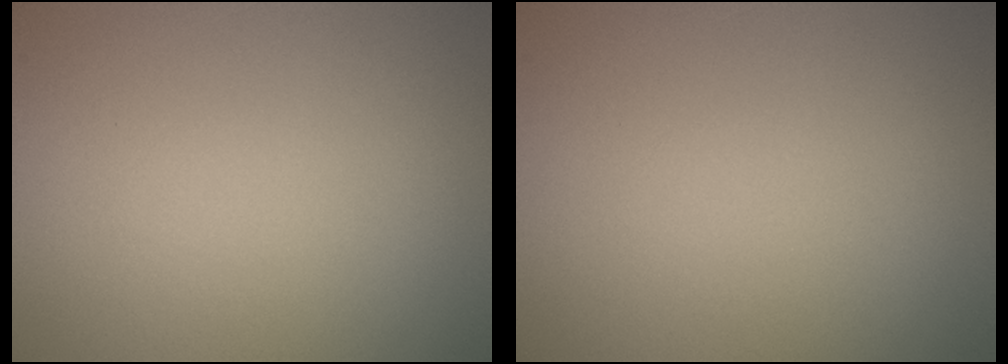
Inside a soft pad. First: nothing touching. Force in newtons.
{"total": 0.0}